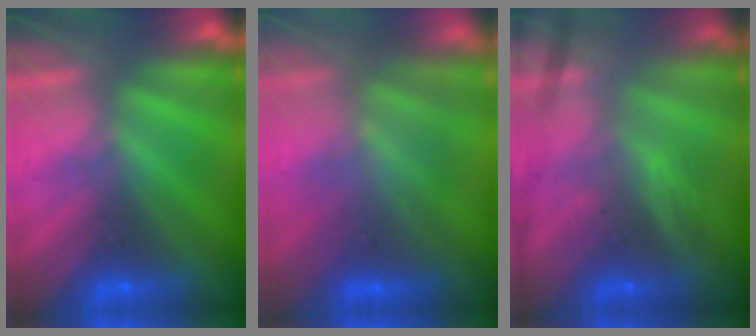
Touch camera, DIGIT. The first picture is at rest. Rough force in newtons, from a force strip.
{"total": 3.7}
{"total": 3.5}